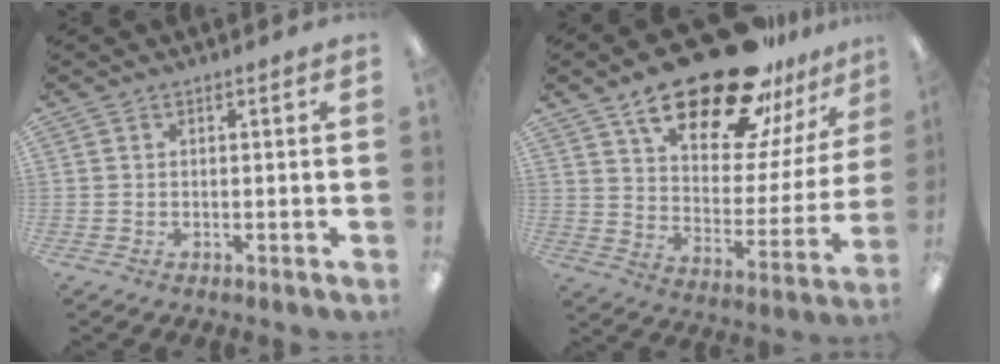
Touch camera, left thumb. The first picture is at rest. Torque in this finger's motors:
{"motor_torque": [0.70, 0.85, 1.11, -1.66, 0.14]}